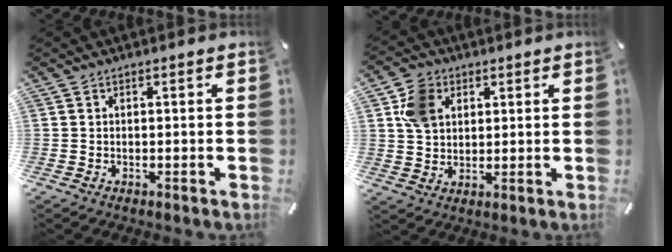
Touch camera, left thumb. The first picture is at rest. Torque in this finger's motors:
{"motor_torque": [0.35, -0.29, -0.03, -0.18, -0.04]}